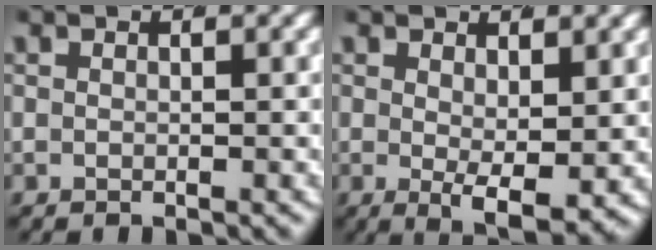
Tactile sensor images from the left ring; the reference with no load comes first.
{"total": 3.5, "force": [-0.7, 0.8, 3.4], "torque": [-0.053, -0.031, 0.006]}